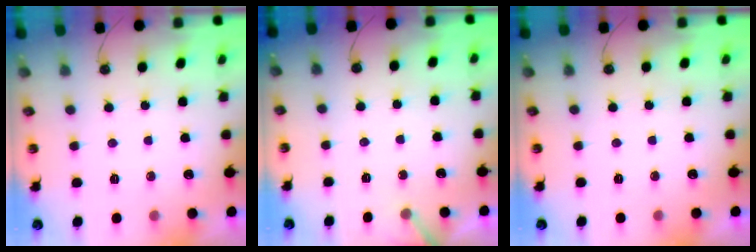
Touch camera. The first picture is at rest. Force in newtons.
{"total": 2.8, "press": 2.8, "slide": 0.2}
{"total": 0.0}